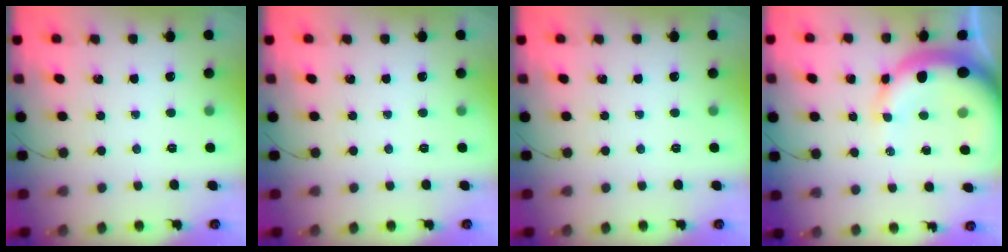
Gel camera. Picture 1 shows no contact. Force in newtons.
{"total": 0.0}
{"total": 0.0}
{"total": 13.4, "press": 13.2, "slide": 2.8}